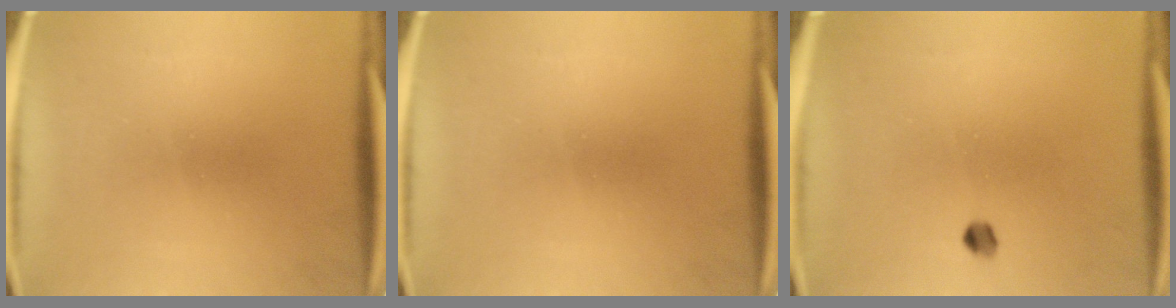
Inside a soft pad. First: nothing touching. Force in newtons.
{"total": 0.0}
{"total": 1.7}